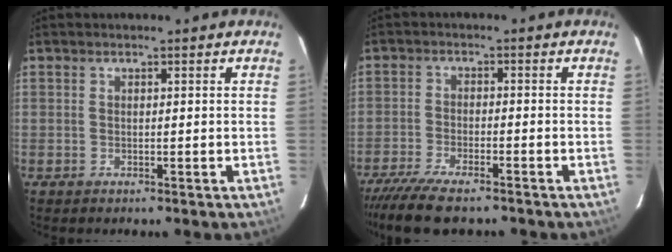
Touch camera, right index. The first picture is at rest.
{"total": 9.6, "force": [-8.0, 2.0, 4.9], "torque": [-0.121, -0.032, -0.143]}